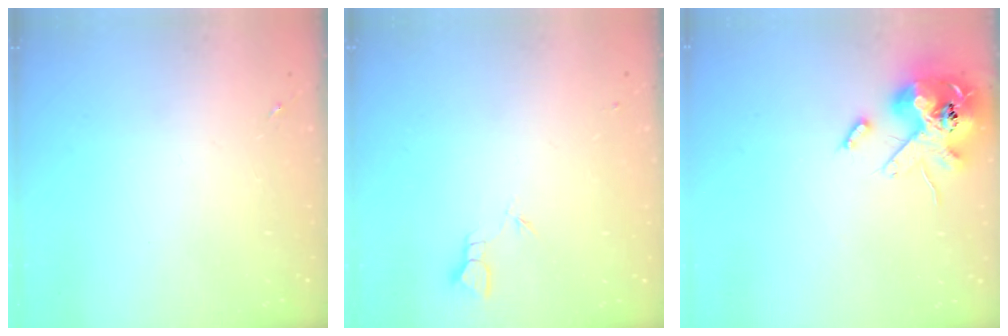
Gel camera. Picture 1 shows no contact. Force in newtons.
{"total": 2.0, "press": 2.0, "slide": 0.1}
{"total": 14.9, "press": 14.7, "slide": 2.6}